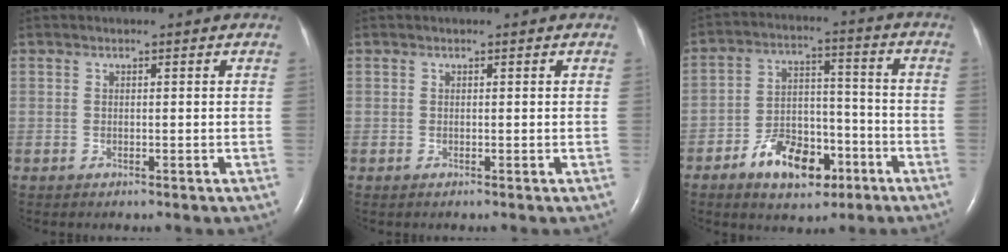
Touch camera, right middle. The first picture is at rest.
{"total": 0.0}
{"total": 11.0, "force": [-6.1, 5.8, 7.1], "torque": [-0.127, 0.017, -0.097]}